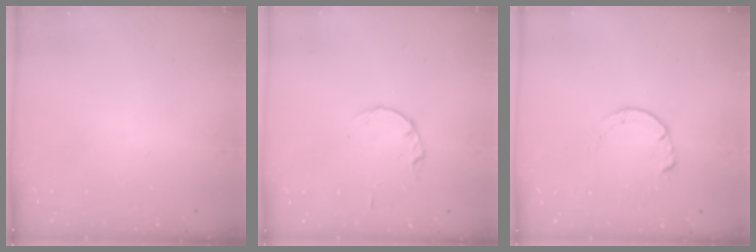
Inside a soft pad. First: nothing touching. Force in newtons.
{"total": 2.8, "press": 2.8, "slide": 0.4}
{"total": 3.3, "press": 3.3, "slide": 0.4}